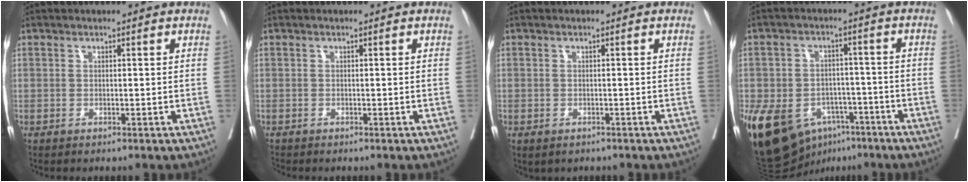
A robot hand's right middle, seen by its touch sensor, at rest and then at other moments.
{"total": 0.9, "force": [-0.8, -0.4, 0.0], "torque": [0.000, -0.002, -0.014]}
{"total": 1.8, "force": [-1.4, 0.8, 0.8], "torque": [-0.014, -0.005, -0.012]}
{"total": 17.7, "force": [-9.0, 11.8, 9.7], "torque": [-0.214, 0.006, -0.130]}